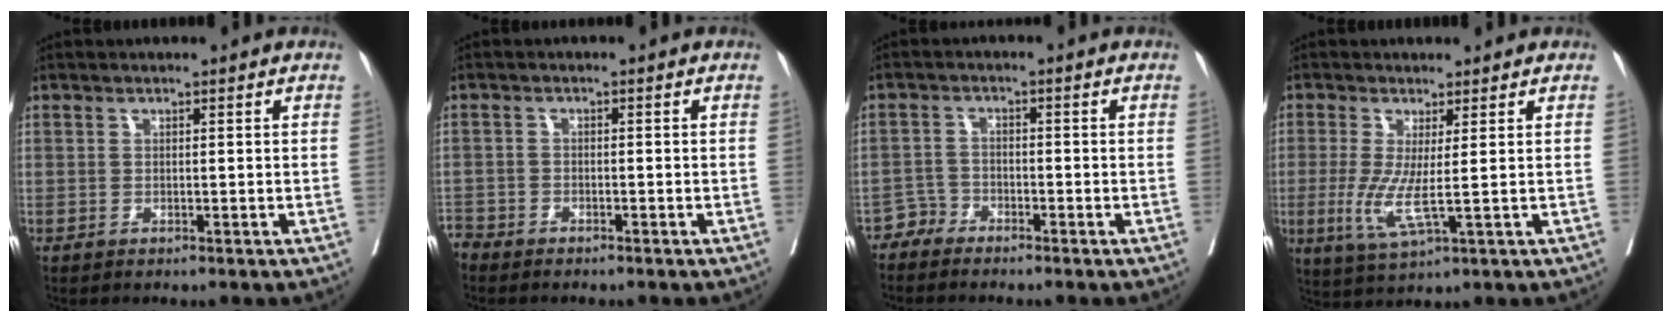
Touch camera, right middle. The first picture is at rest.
{"total": 2.5, "force": [-2.3, 0.9, -0.5], "torque": [0.007, 0.000, -0.048]}
{"total": 2.1, "force": [-1.9, 0.6, -0.8], "torque": [0.022, -0.001, -0.038]}
{"total": 5.9, "force": [-0.5, 0.5, 5.9], "torque": [-0.127, -0.020, -0.007]}